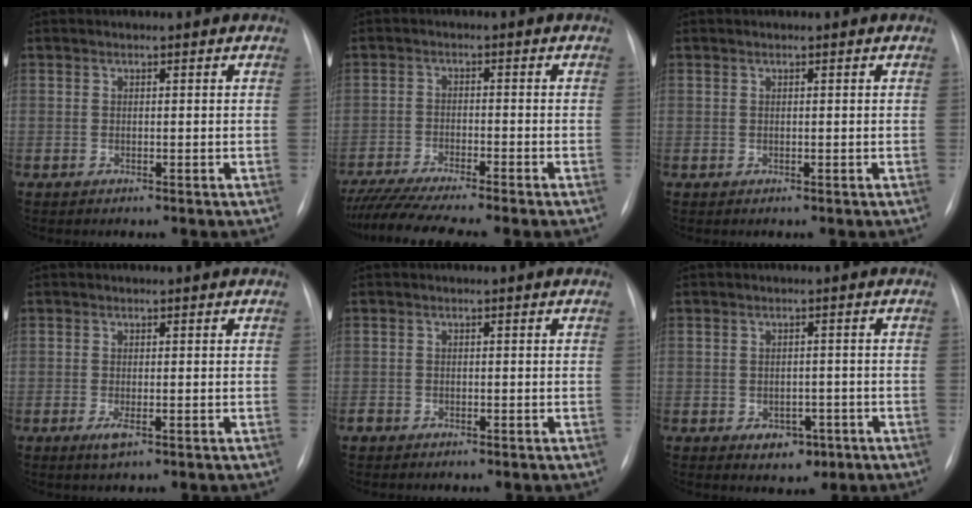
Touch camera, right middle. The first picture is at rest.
{"total": 10.8, "force": [-9.3, -0.5, 5.5], "torque": [-0.081, -0.024, -0.148]}
{"total": 0.0}
{"total": 1.6, "force": [-0.5, 0.3, 1.4], "torque": [-0.024, -0.004, -0.008]}
{"total": 0.8, "force": [-0.5, 0.6, 0.1], "torque": [-0.002, 0.002, -0.010]}
{"total": 3.7, "force": [-1.7, 2.6, 1.9], "torque": [-0.020, 0.006, -0.013]}